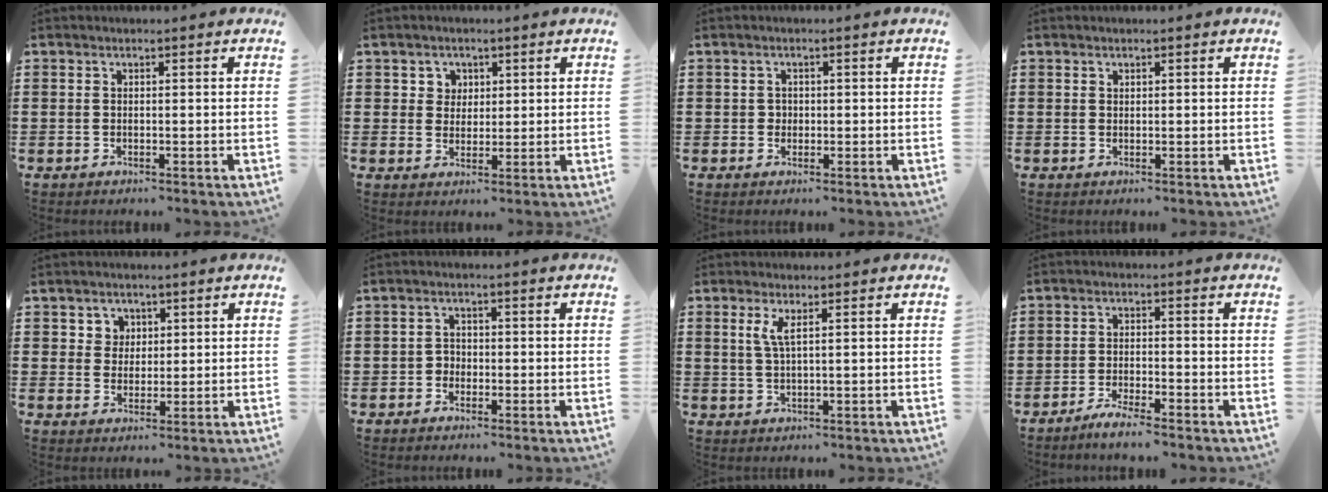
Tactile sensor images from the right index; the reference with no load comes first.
{"total": 2.9, "force": [1.3, 2.6, 0.3], "torque": [-0.019, 0.012, 0.021]}
{"total": 1.1, "force": [0.1, 1.0, 0.3], "torque": [-0.007, 0.005, 0.001]}
{"total": 0.5, "force": [0.4, 0.3, 0.0], "torque": [0.000, 0.002, 0.008]}
{"total": 3.0, "force": [1.5, 2.7, 0.2], "torque": [-0.018, 0.011, 0.027]}
{"total": 1.6, "force": [-0.9, 1.3, 0.3], "torque": [-0.011, 0.004, -0.021]}
{"total": 2.6, "force": [1.0, 0.4, 2.4], "torque": [-0.050, 0.002, 0.017]}
{"total": 2.9, "force": [-2.8, -0.2, 0.9], "torque": [-0.017, 0.004, -0.055]}